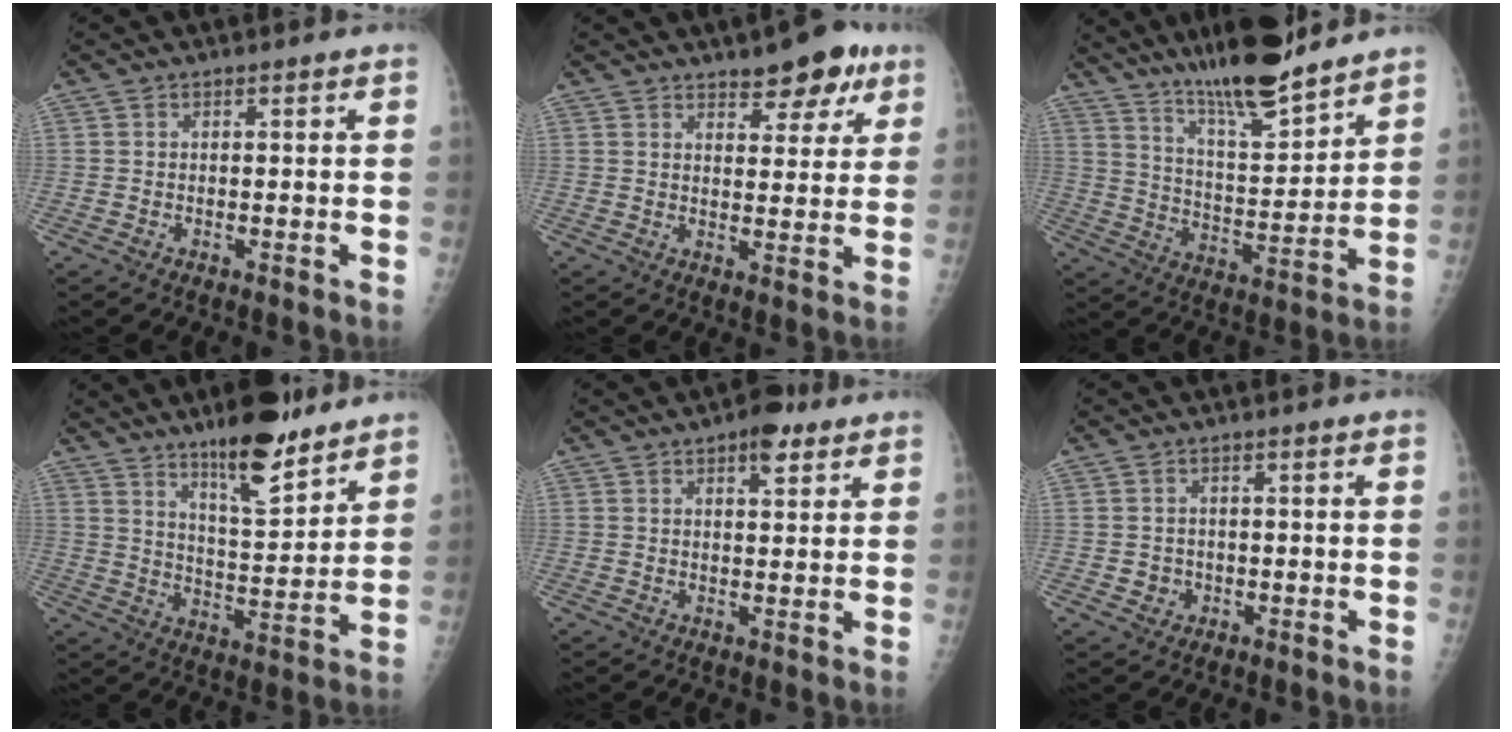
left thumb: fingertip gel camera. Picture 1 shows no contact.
{"total": 8.5, "force": [5.4, 3.6, 5.4], "torque": [-0.041, -0.025, 0.071]}
{"total": 16.8, "force": [13.6, 2.9, 9.4], "torque": [-0.134, -0.077, 0.233]}
{"total": 13.9, "force": [10.1, 3.5, 8.9], "torque": [-0.119, -0.070, 0.166]}
{"total": 5.4, "force": [3.2, 2.4, 3.7], "torque": [-0.036, -0.011, 0.039]}
{"total": 2.5, "force": [-0.8, 2.3, 0.2], "torque": [0.014, 0.006, -0.009]}